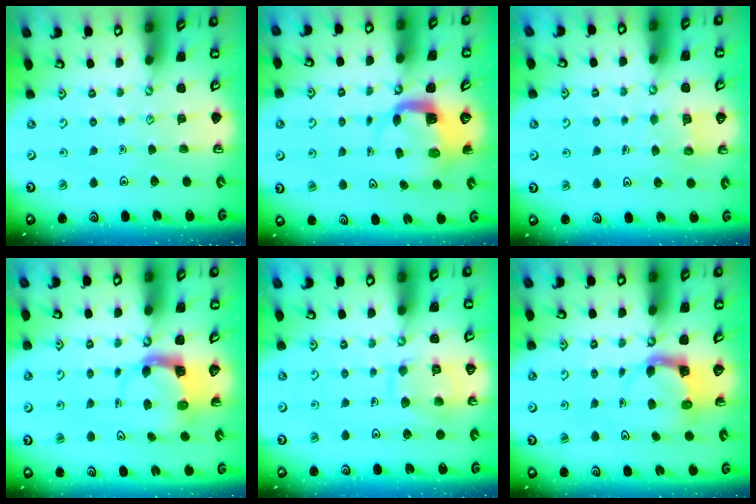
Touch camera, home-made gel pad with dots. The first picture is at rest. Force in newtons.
{"total": 4.0, "press": 3.9, "slide": 0.4}
{"total": 5.9, "press": 5.9, "slide": 0.3}
{"total": 3.7, "press": 3.6, "slide": 0.5}
{"total": 11.1, "press": 11.1, "slide": 0.8}
{"total": 3.9, "press": 3.9, "slide": 0.4}